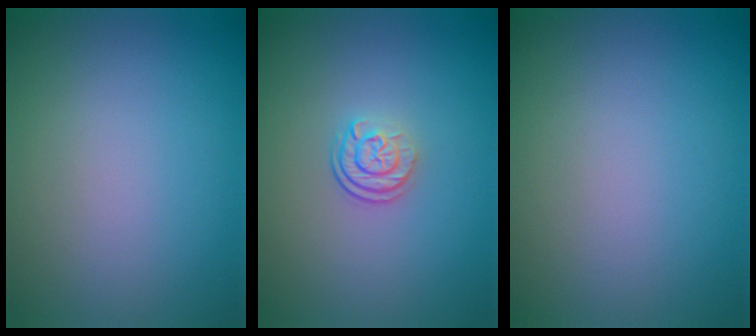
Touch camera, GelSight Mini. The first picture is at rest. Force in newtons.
{"total": 2.3, "press": 1.7, "slide": 1.7}
{"total": 0.0}